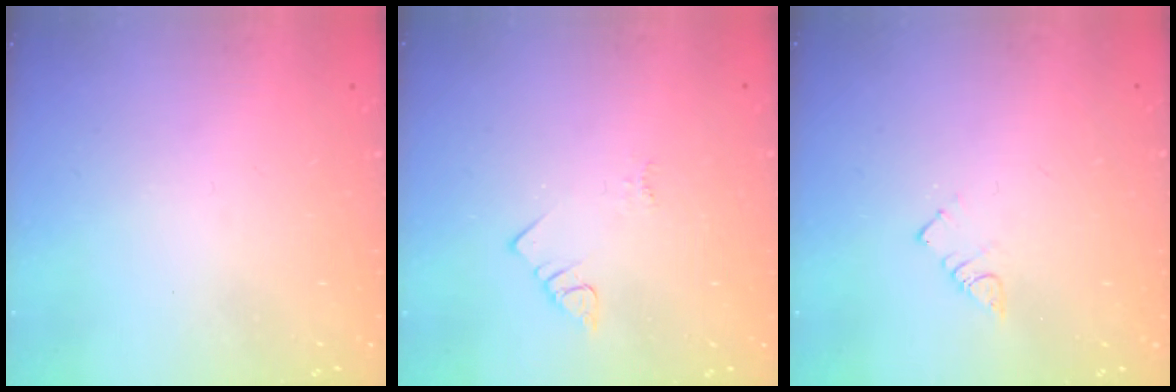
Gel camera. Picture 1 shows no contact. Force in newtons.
{"total": 2.0, "press": 2.0, "slide": 0.4}
{"total": 3.6, "press": 3.6, "slide": 0.2}